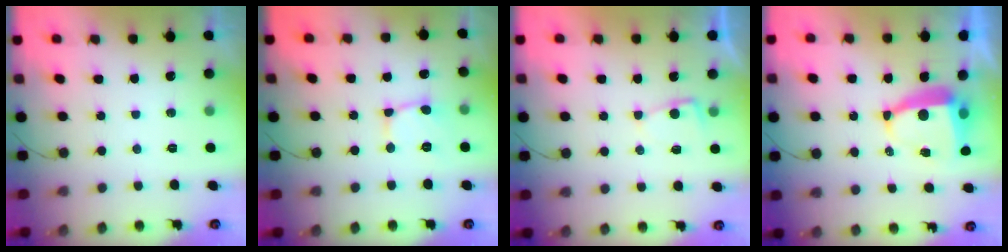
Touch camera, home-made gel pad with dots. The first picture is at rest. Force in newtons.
{"total": 2.8, "press": 2.8, "slide": 0.3}
{"total": 2.9, "press": 2.9, "slide": 0.3}
{"total": 8.2, "press": 8.1, "slide": 1.1}